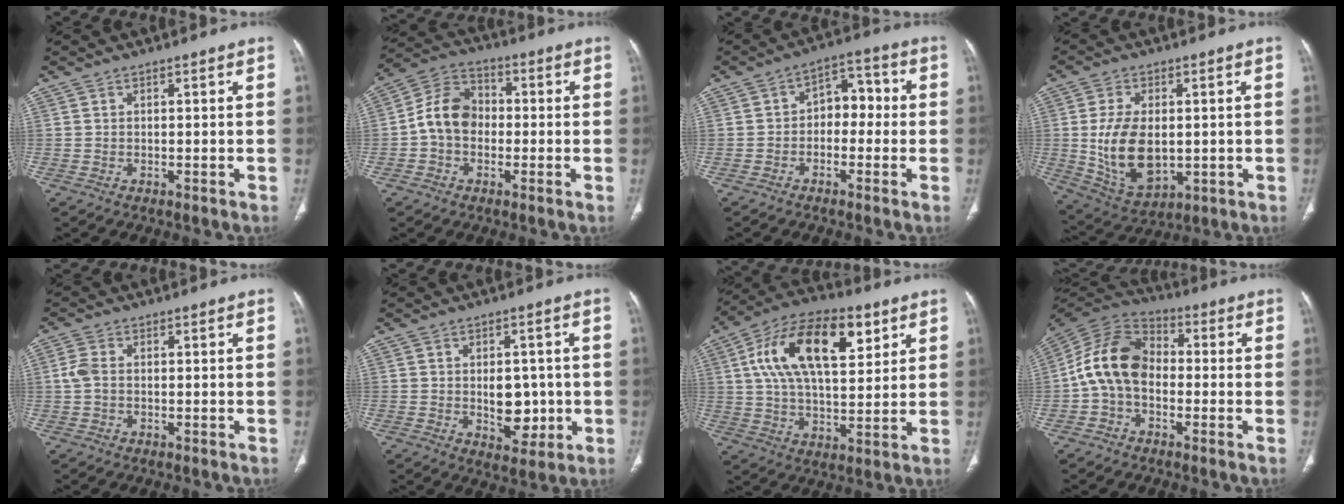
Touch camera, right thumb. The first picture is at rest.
{"total": 9.6, "force": [-1.0, 7.4, 5.9], "torque": [-0.093, 0.033, -0.033]}
{"total": 7.2, "force": [-0.7, 4.9, 5.1], "torque": [-0.043, 0.037, -0.026]}
{"total": 13.5, "force": [-0.1, 8.2, 10.8], "torque": [-0.192, -0.010, 0.020]}
{"total": 3.1, "force": [0.0, 2.0, 2.3], "torque": [-0.061, 0.005, -0.006]}
{"total": 7.8, "force": [-0.6, 5.1, 5.9], "torque": [-0.050, -0.005, 0.004]}
{"total": 20.6, "force": [7.3, 10.2, 16.4], "torque": [-0.267, -0.001, 0.121]}
{"total": 12.9, "force": [-1.4, 9.1, 9.0], "torque": [-0.160, 0.035, -0.041]}